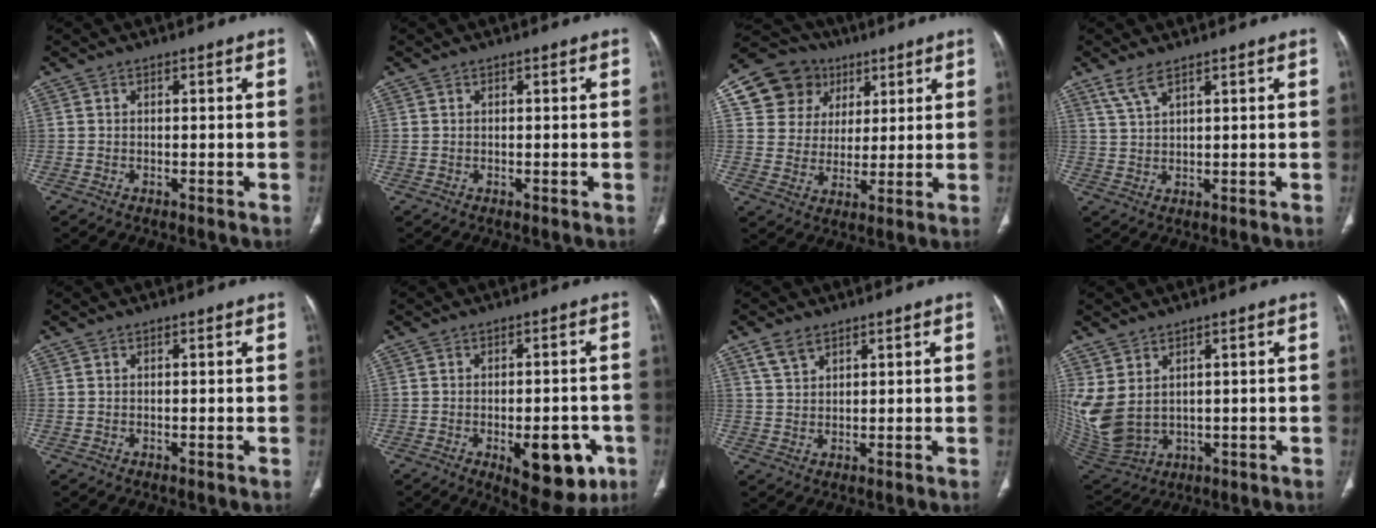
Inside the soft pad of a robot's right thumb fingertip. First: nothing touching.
{"total": 0.5, "force": [0.0, 0.4, 0.3], "torque": [-0.005, 0.001, 0.002]}
{"total": 13.3, "force": [5.8, 11.5, 3.4], "torque": [-0.032, 0.001, 0.106]}
{"total": 3.9, "force": [2.7, 1.0, 2.5], "torque": [-0.061, -0.003, 0.066]}
{"total": 0.0}
{"total": 12.4, "force": [-4.6, 5.7, 10.0], "torque": [-0.095, 0.009, -0.051]}
{"total": 3.9, "force": [2.7, 2.1, 1.9], "torque": [-0.034, -0.008, 0.061]}
{"total": 11.9, "force": [2.4, 7.7, 8.7], "torque": [-0.201, -0.015, 0.074]}